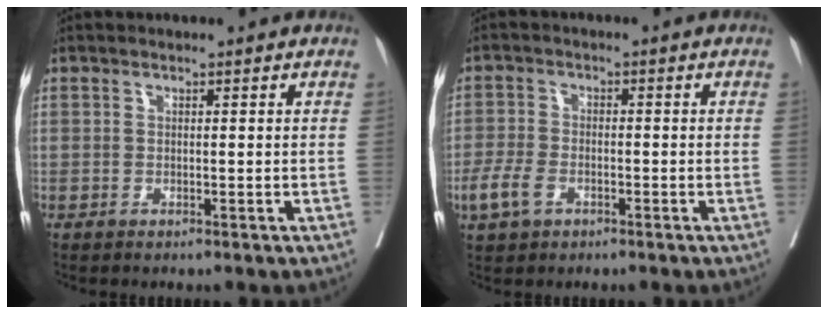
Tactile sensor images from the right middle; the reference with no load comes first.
{"total": 4.5, "force": [-2.1, 2.7, 2.9], "torque": [-0.067, -0.001, -0.038]}